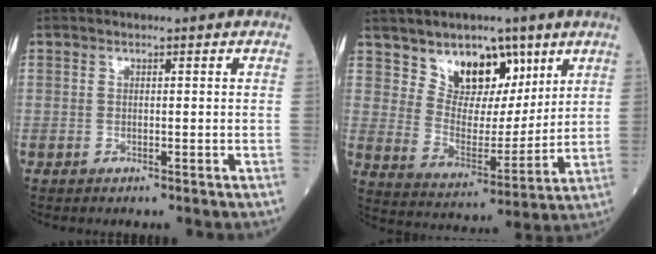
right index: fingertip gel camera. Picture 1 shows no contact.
{"total": 10.5, "force": [6.5, 6.1, 5.5], "torque": [-0.093, 0.005, 0.124]}